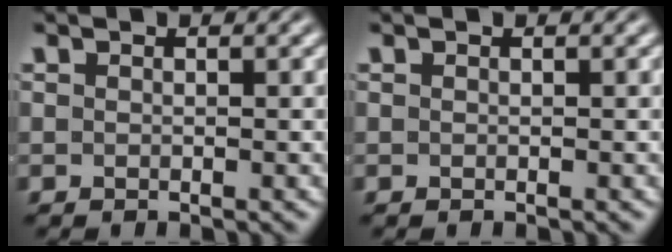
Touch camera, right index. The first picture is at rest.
{"total": 0.0}